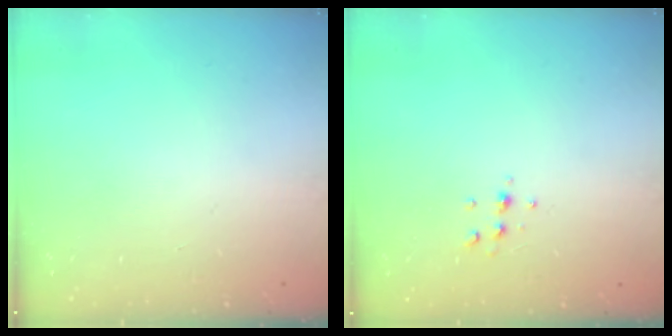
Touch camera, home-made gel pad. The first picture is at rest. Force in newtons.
{"total": 4.7, "press": 4.4, "slide": 1.6}